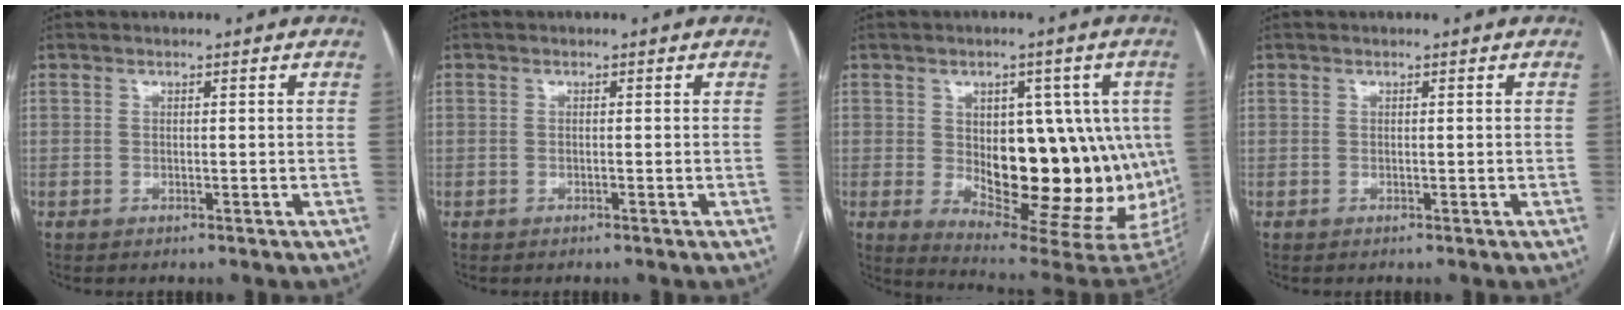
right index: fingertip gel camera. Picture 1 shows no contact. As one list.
[{"total": 0.0}, {"total": 19.9, "force": [-1.1, 9.1, 17.7], "torque": [-0.193, 0.008, 0.012]}, {"total": 0.0}]